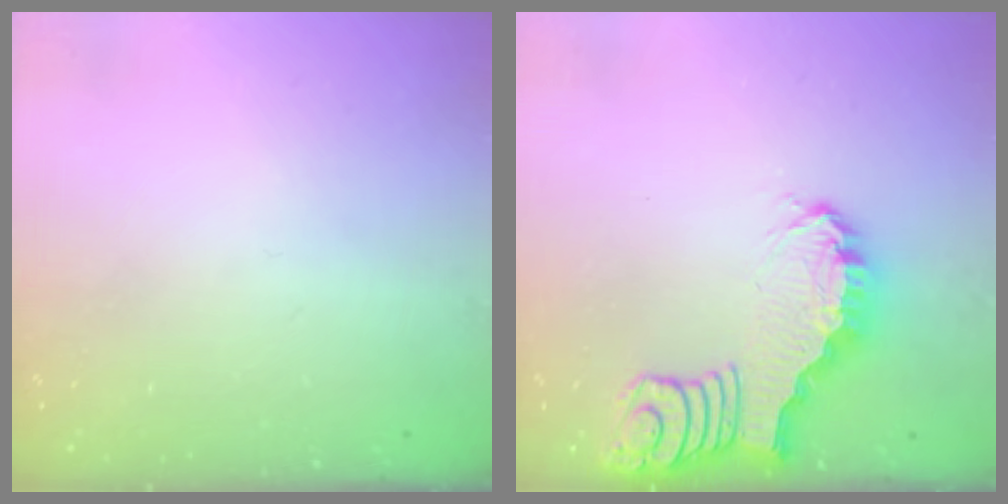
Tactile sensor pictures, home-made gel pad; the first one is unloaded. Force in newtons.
{"total": 2.1, "press": 2.1, "slide": 0.2}